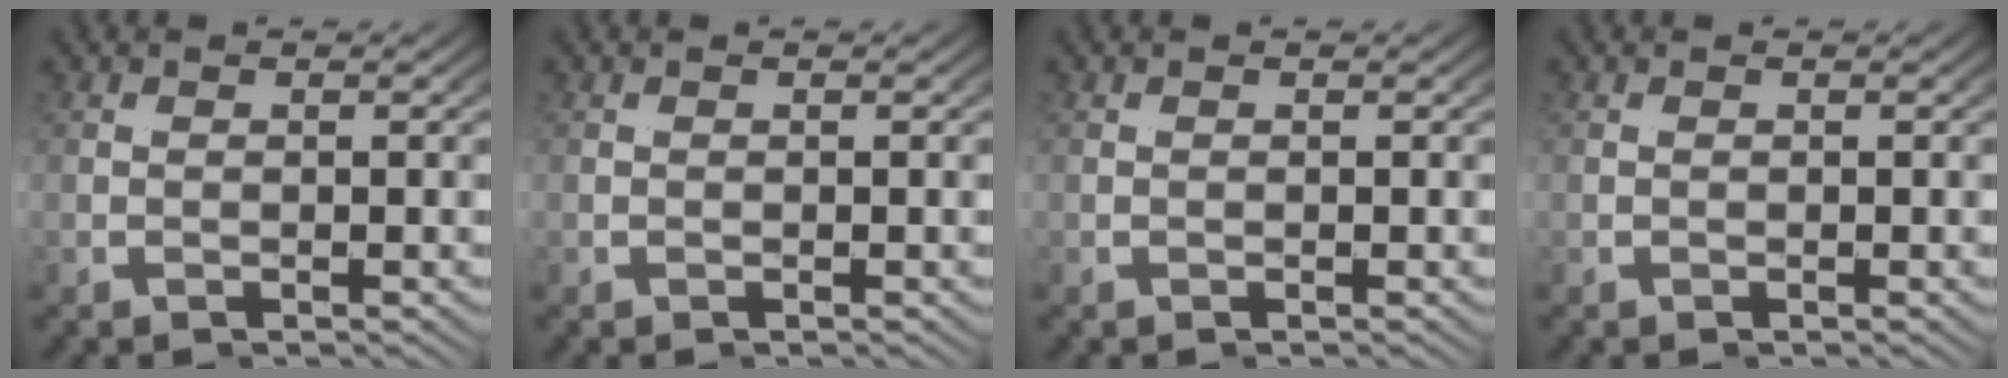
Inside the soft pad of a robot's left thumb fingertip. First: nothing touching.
{"total": 0.0}
{"total": 0.0}
{"total": 0.0}